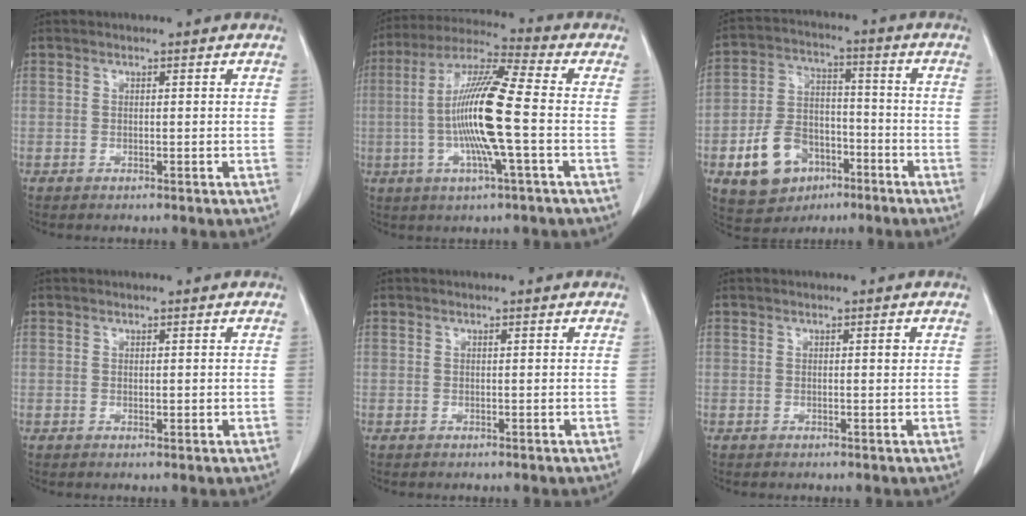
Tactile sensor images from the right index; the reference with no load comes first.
{"total": 14.3, "force": [-1.6, 0.2, 14.2], "torque": [-0.276, 0.001, -0.041]}
{"total": 11.8, "force": [-5.3, 8.2, 6.6], "torque": [-0.135, 0.017, -0.082]}
{"total": 0.8, "force": [0.2, 0.5, 0.6], "torque": [-0.010, -0.003, 0.005]}
{"total": 0.0}
{"total": 0.7, "force": [0.2, 0.1, 0.6], "torque": [-0.011, 0.000, 0.003]}